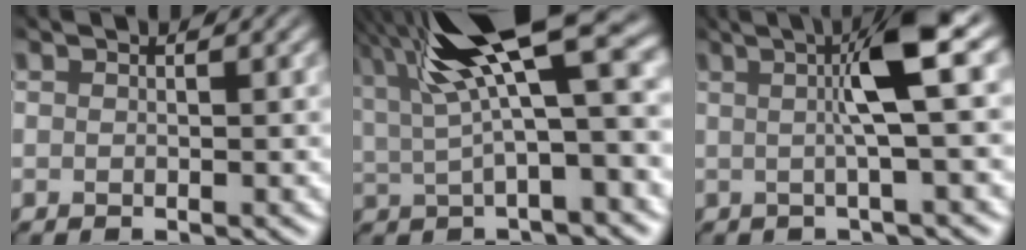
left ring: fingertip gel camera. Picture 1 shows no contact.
{"total": 10.8, "force": [4.3, 3.4, 9.3], "torque": [-0.184, 0.008, 0.083]}
{"total": 4.2, "force": [0.4, -0.1, 4.1], "torque": [-0.084, 0.003, 0.011]}